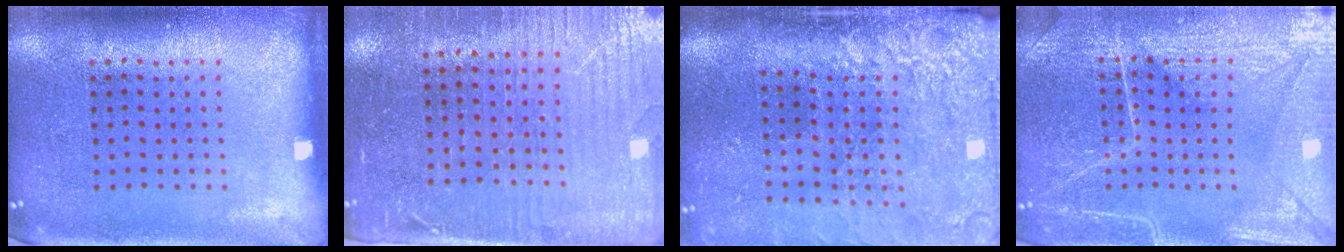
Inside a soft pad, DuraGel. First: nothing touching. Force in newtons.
{"total": 3.6, "press": 3.2, "slide": 1.7}
{"total": 4.6, "press": 3.8, "slide": 2.7}
{"total": 4.3, "press": 4.2, "slide": 1.1}